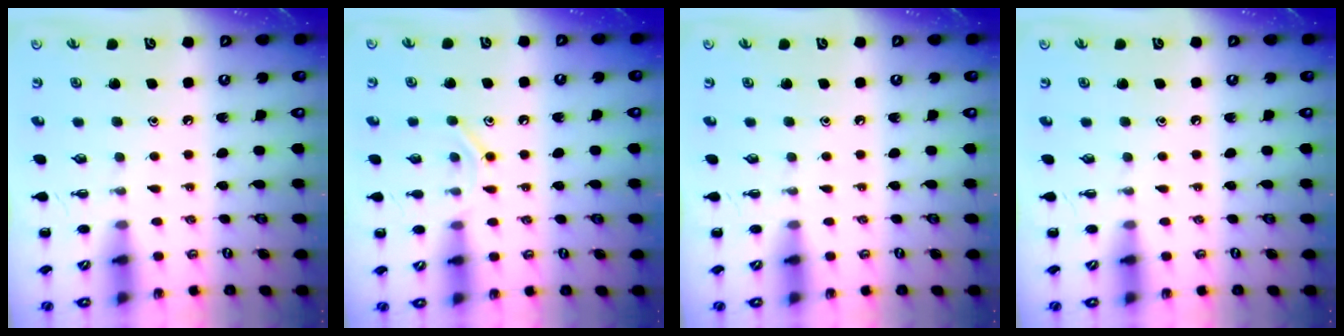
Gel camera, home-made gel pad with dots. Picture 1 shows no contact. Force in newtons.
{"total": 7.8, "press": 7.8, "slide": 1.1}
{"total": 0.0}
{"total": 0.0}